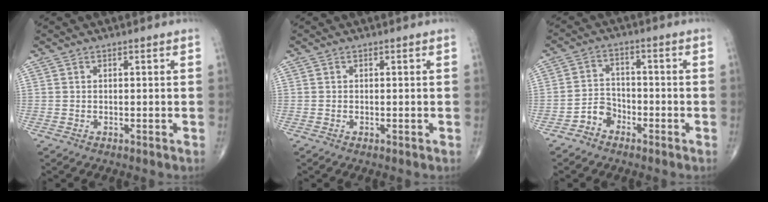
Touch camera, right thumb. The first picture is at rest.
{"total": 0.0}
{"total": 4.3, "force": [-2.8, 3.1, 1.1], "torque": [0.001, 0.026, -0.058]}